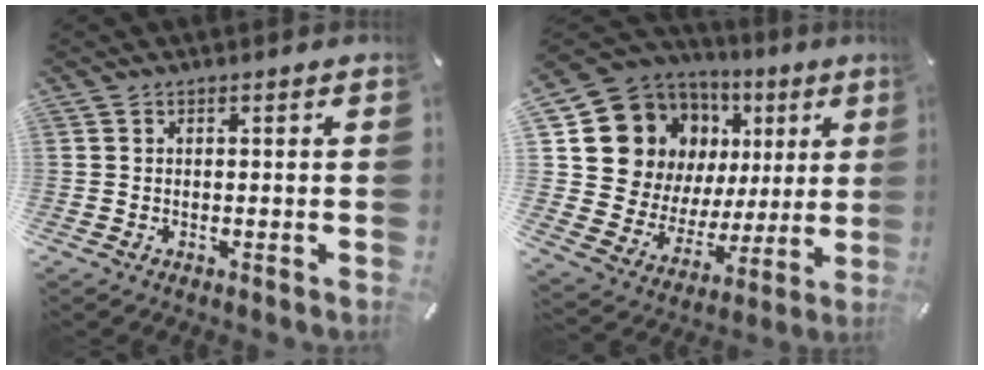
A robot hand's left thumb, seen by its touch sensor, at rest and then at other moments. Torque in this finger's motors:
{"motor_torque": [2.58, 2.43, 1.51, -1.26, 0.49]}